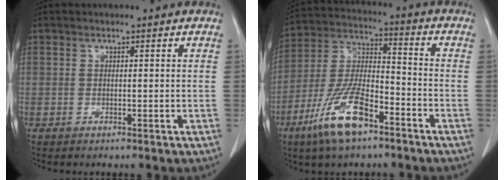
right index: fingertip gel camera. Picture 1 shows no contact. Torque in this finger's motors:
{"motor_torque": [0.71, -0.65, 0.20, 0.02]}